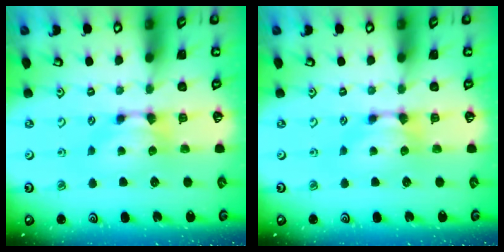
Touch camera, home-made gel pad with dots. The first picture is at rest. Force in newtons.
{"total": 0.0}